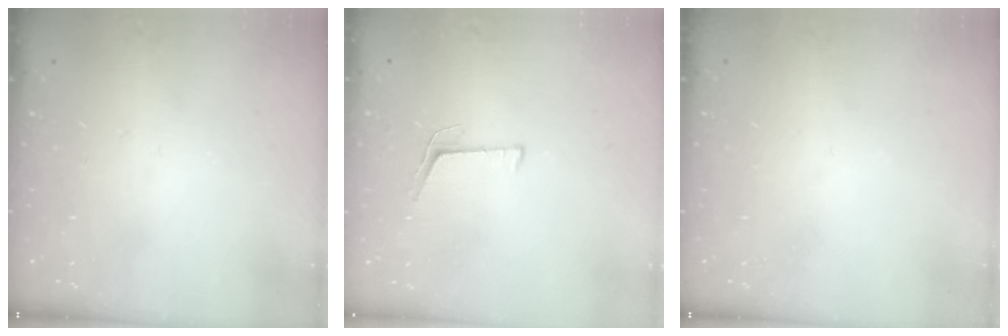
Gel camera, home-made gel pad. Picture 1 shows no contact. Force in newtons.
{"total": 4.2, "press": 3.5, "slide": 2.3}
{"total": 0.0}